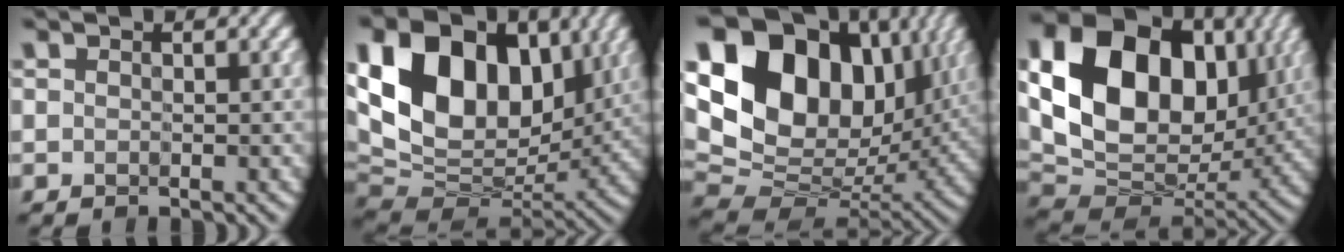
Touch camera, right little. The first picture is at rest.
{"total": 16.1, "force": [5.0, 10.9, 10.8], "torque": [-0.204, 0.029, 0.084]}
{"total": 18.1, "force": [6.5, 12.5, 11.3], "torque": [-0.231, 0.038, 0.119]}
{"total": 17.6, "force": [4.5, 12.6, 11.4], "torque": [-0.220, 0.023, 0.080]}